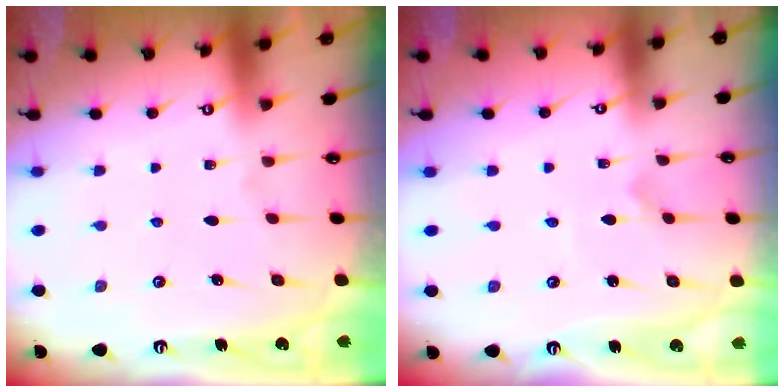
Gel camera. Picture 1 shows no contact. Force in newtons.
{"total": 0.8, "press": 0.8, "slide": 0.1}